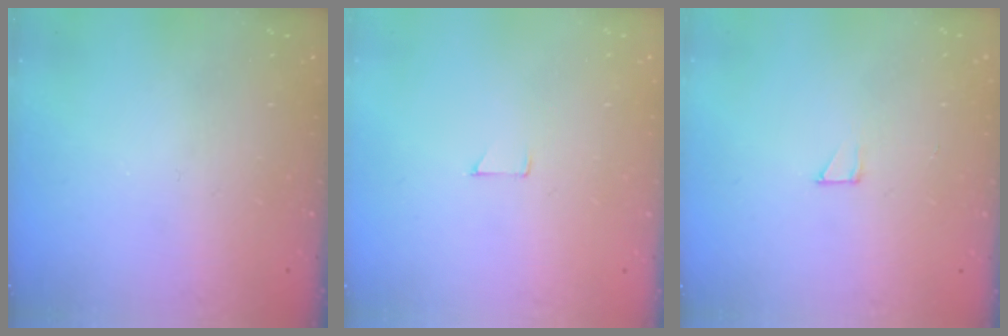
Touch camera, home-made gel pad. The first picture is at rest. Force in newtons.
{"total": 3.8, "press": 3.8, "slide": 0.3}
{"total": 2.1, "press": 2.1, "slide": 0.1}